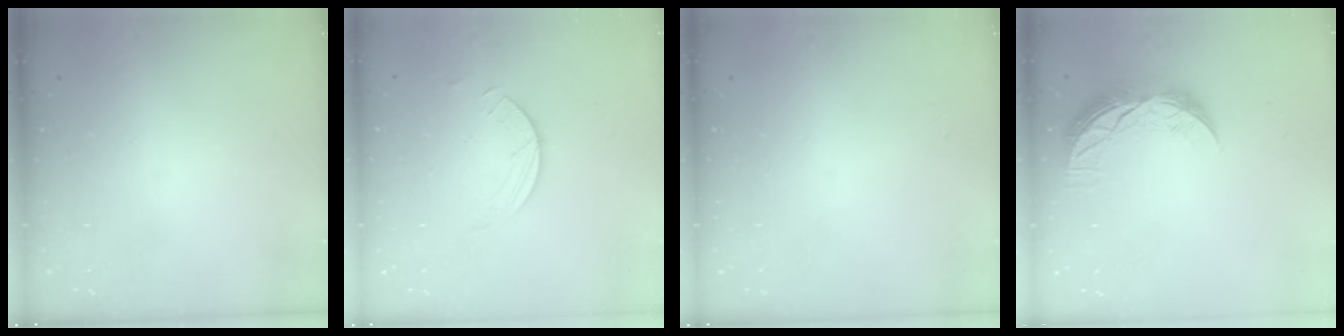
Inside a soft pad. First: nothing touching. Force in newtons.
{"total": 2.5, "press": 2.4, "slide": 0.2}
{"total": 0.0}
{"total": 10.1, "press": 10.0, "slide": 0.9}